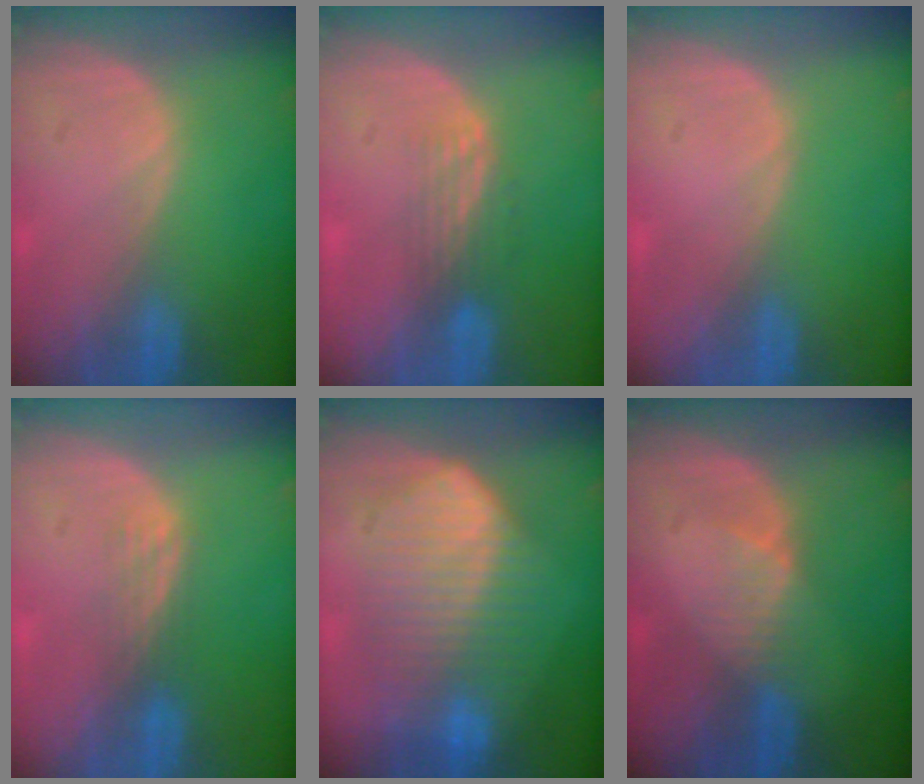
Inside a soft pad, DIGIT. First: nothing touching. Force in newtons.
{"total": 3.4, "press": 2.9, "slide": 1.8}
{"total": 0.0}
{"total": 2.2, "press": 2.2, "slide": 0.2}
{"total": 10.4, "press": 10.4, "slide": 0.5}
{"total": 2.7, "press": 2.7, "slide": 0.3}